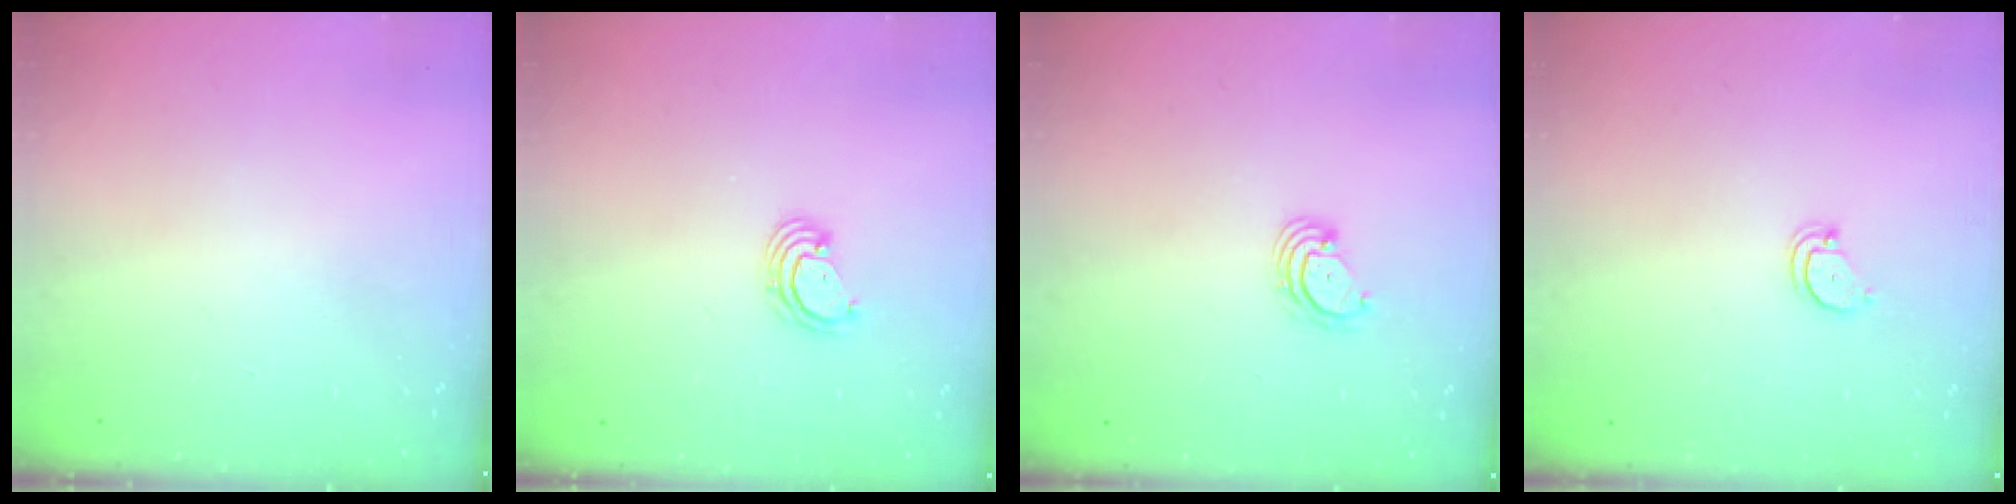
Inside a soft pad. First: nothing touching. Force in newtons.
{"total": 2.4, "press": 2.4, "slide": 0.2}
{"total": 2.9, "press": 2.9, "slide": 0.4}
{"total": 2.4, "press": 2.4, "slide": 0.2}